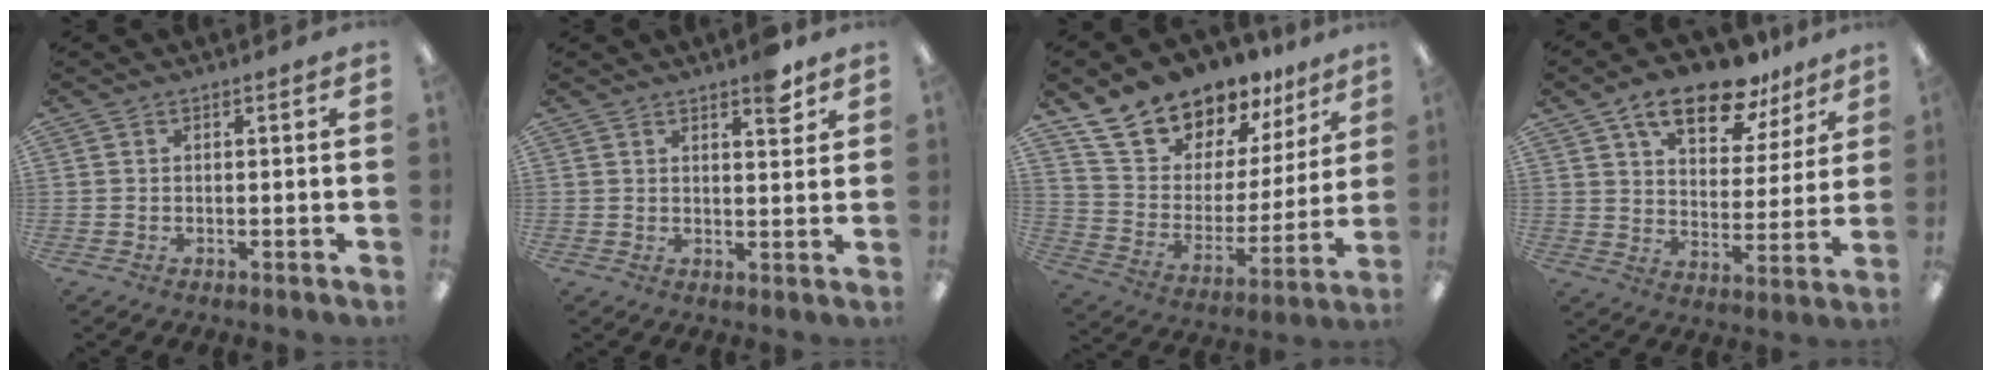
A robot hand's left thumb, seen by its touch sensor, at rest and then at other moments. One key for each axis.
{"total": 5.2, "fx": 3.8, "fy": 1.7, "fz": 3.1, "tx": -0.031, "ty": -0.020, "tz": 0.060}
{"total": 15.7, "fx": 14.1, "fy": 6.5, "fz": 2.4, "tx": -0.072, "ty": -0.119, "tz": 0.262}
{"total": 15.3, "fx": 10.9, "fy": 6.7, "fz": 8.4, "tx": -0.124, "ty": -0.055, "tz": 0.188}